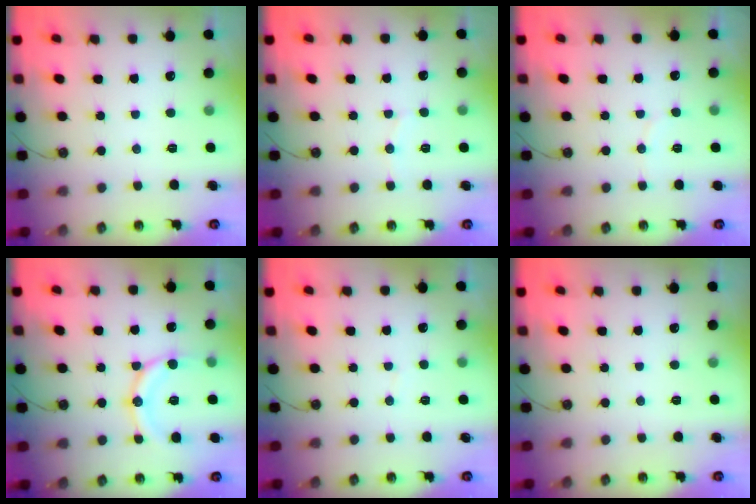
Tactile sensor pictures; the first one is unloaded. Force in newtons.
{"total": 4.0, "press": 4.0, "slide": 0.5}
{"total": 3.8, "press": 3.7, "slide": 0.4}
{"total": 14.1, "press": 13.8, "slide": 2.9}
{"total": 2.0, "press": 2.0, "slide": 0.1}
{"total": 0.0}